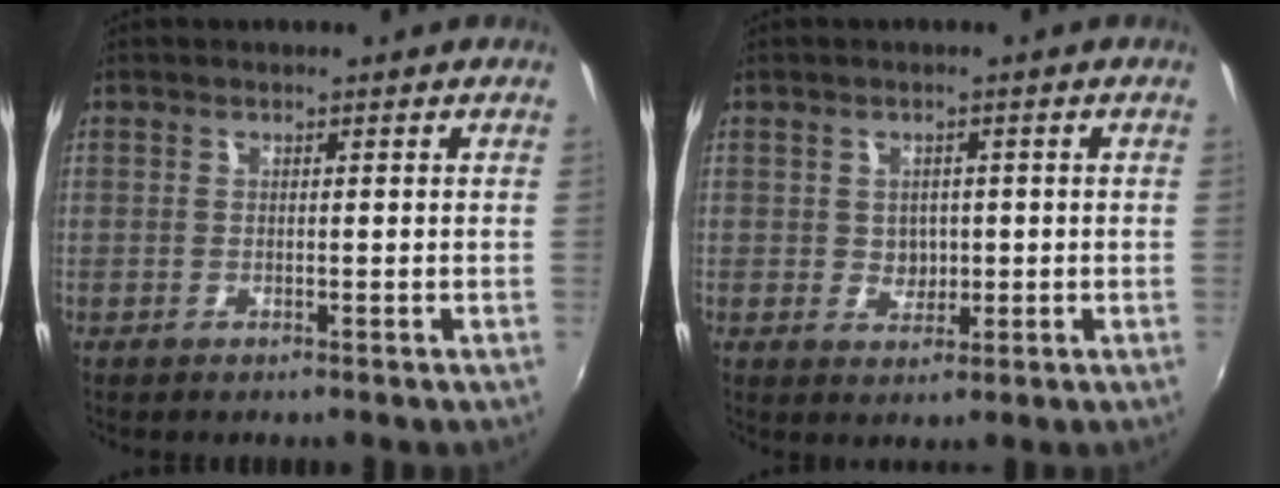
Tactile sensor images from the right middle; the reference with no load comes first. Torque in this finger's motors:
{"motor_torque": [0.16, -0.09, -0.03, 0.00]}